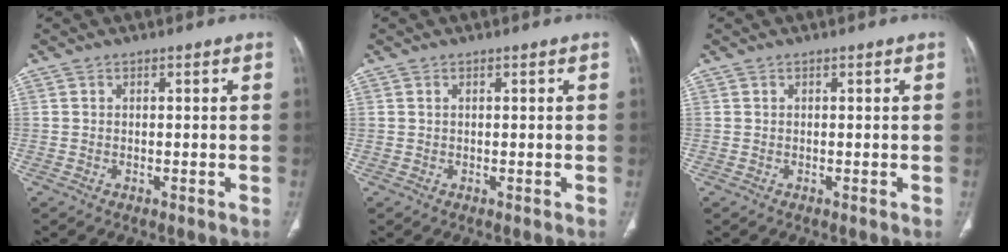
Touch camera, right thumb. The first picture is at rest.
{"total": 0.0}
{"total": 0.0}